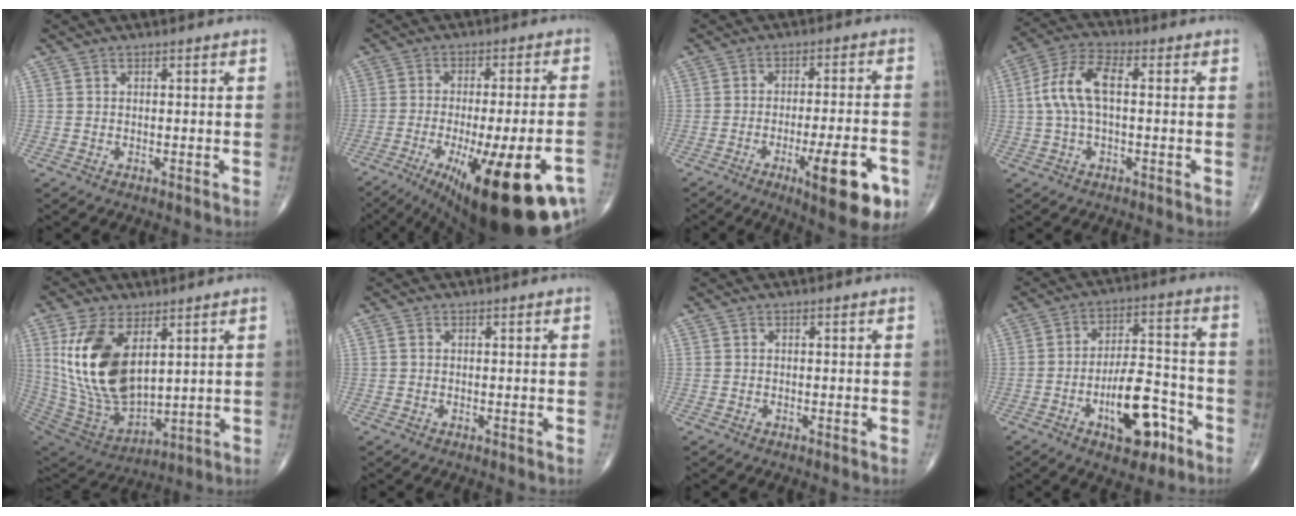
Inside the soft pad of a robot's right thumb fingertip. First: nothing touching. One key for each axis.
{"total": 26.6, "fx": -12.4, "fy": 7.2, "fz": 22.5, "tx": -0.273, "ty": 0.013, "tz": -0.168}
{"total": 13.8, "fx": -5.9, "fy": 3.3, "fz": 12.0, "tx": -0.164, "ty": 0.014, "tz": -0.076}
{"total": 9.2, "fx": 0.6, "fy": 4.1, "fz": 8.2, "tx": -0.183, "ty": 0.029, "tz": 0.008}
{"total": 19.4, "fx": 5.6, "fy": 10.5, "fz": 15.4, "tx": -0.288, "ty": -0.028, "tz": 0.123}
{"total": 0.6, "fx": 0.1, "fy": 0.4, "fz": 0.3, "tx": -0.006, "ty": 0.001, "tz": 0.000}
{"total": 0.0}
{"total": 13.3, "fx": -5.9, "fy": 6.2, "fz": 10.2, "tx": -0.137, "ty": 0.046, "tz": -0.087}